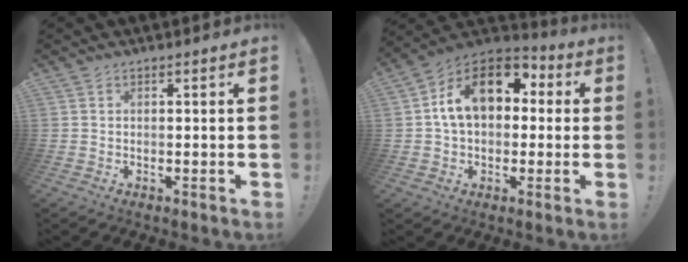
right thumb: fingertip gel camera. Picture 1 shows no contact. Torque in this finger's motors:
{"motor_torque": [2.43, 2.58, 1.31, -0.31, 0.21]}